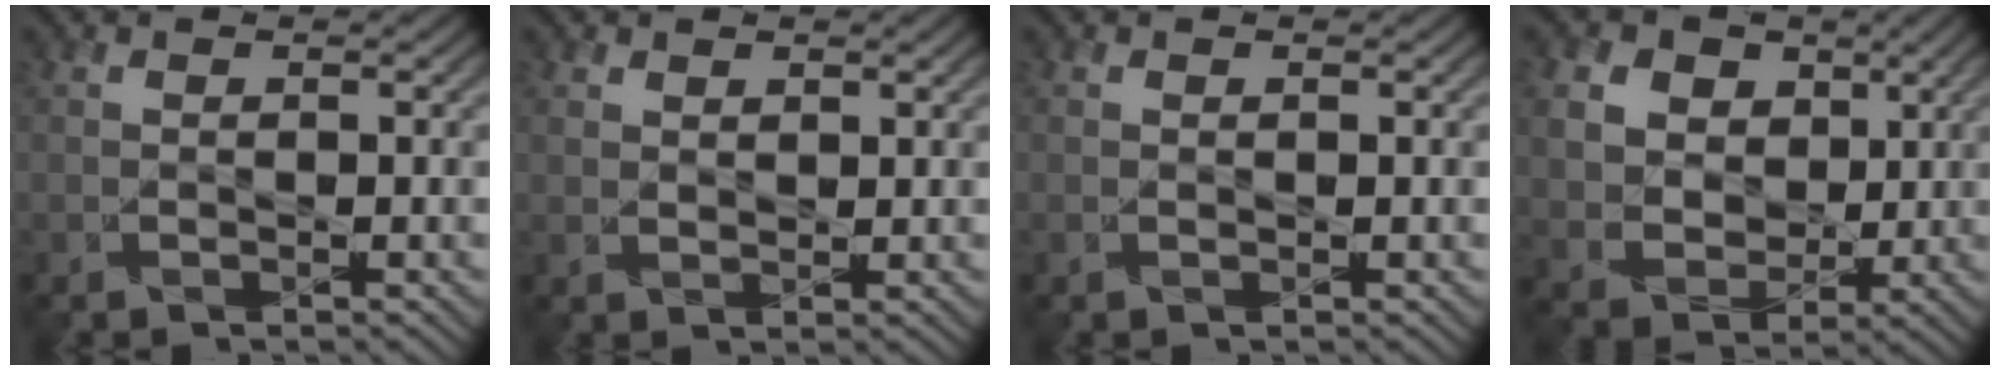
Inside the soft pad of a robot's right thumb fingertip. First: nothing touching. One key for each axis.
{"total": 1.4, "fx": 1.1, "fy": 0.7, "fz": 0.6, "tx": -0.016, "ty": -0.005, "tz": 0.025}
{"total": 0.0}
{"total": 11.7, "fx": 4.4, "fy": 9.3, "fz": 5.7, "tx": -0.156, "ty": 0.016, "tz": 0.090}